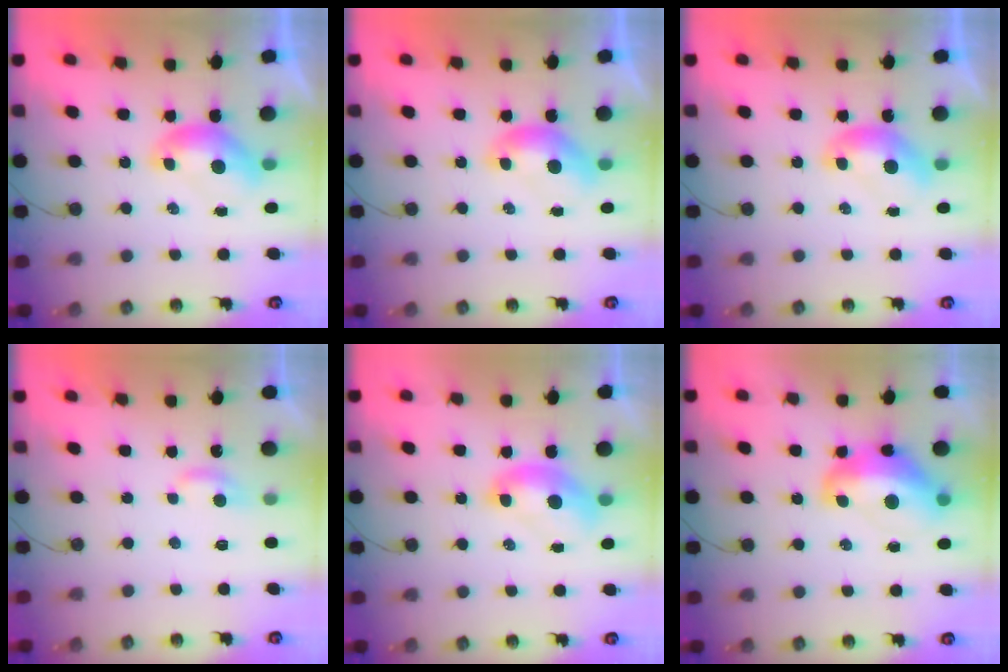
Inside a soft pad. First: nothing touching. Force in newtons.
{"total": 0.0}
{"total": 0.0}
{"total": 2.9, "press": 2.9, "slide": 0.3}
{"total": 2.2, "press": 2.2, "slide": 0.3}
{"total": 6.8, "press": 6.7, "slide": 1.2}